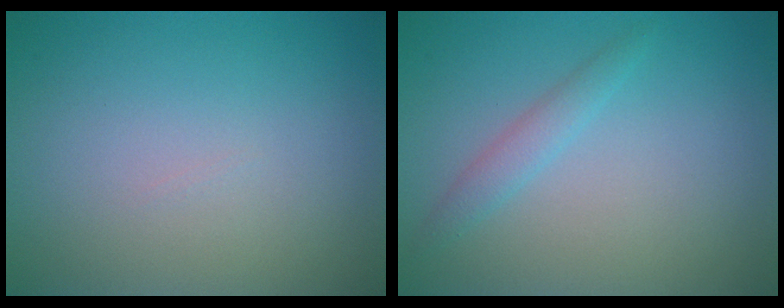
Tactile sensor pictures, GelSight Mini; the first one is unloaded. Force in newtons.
{"total": 1.6, "press": 1.6, "slide": 0.1}